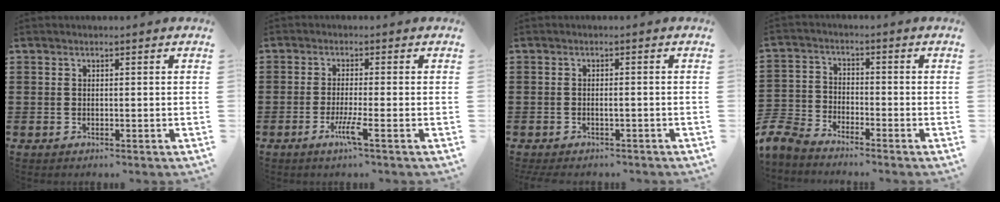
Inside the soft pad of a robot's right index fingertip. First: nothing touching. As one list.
[{"total": 4.1, "force": [-2.1, -0.1, 3.5], "torque": [-0.072, -0.017, -0.041]}, {"total": 1.2, "force": [-1.0, 0.3, 0.7], "torque": [-0.018, -0.005, -0.018]}, {"total": 5.6, "force": [-5.4, 1.0, 0.9], "torque": [-0.050, -0.003, -0.117]}]